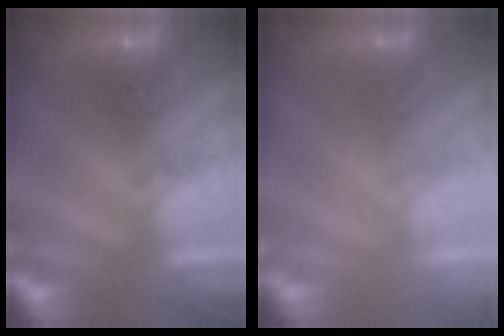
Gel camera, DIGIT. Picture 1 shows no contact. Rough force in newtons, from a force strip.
{"total": 1.8}